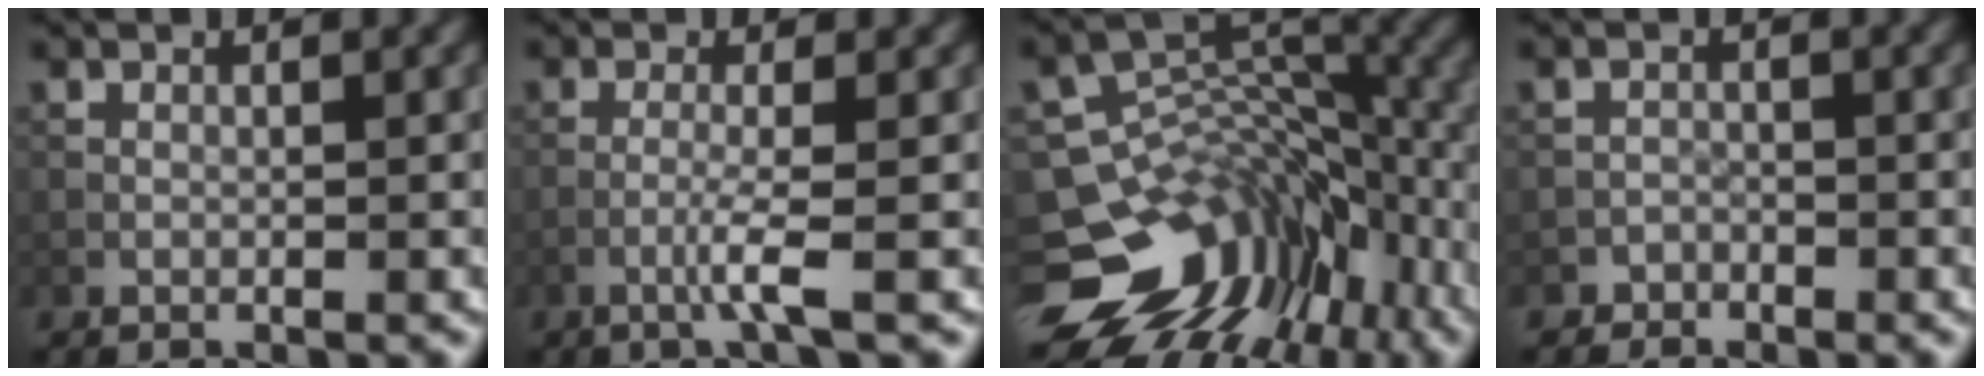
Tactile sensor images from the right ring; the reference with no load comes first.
{"total": 2.3, "force": [-1.0, -0.1, 2.1], "torque": [-0.043, 0.006, -0.030]}
{"total": 13.6, "force": [-7.9, 9.0, 6.4], "torque": [-0.123, 0.019, -0.119]}
{"total": 1.7, "force": [-1.4, 1.0, -0.3], "torque": [0.012, 0.012, -0.021]}